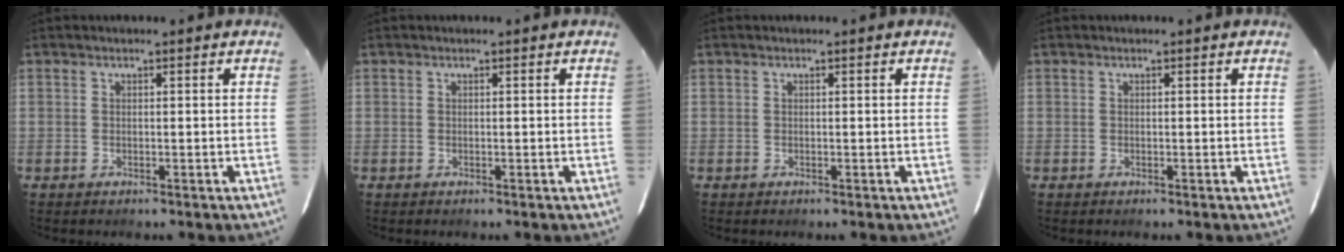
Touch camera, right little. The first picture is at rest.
{"total": 0.0}
{"total": 0.0}
{"total": 0.0}